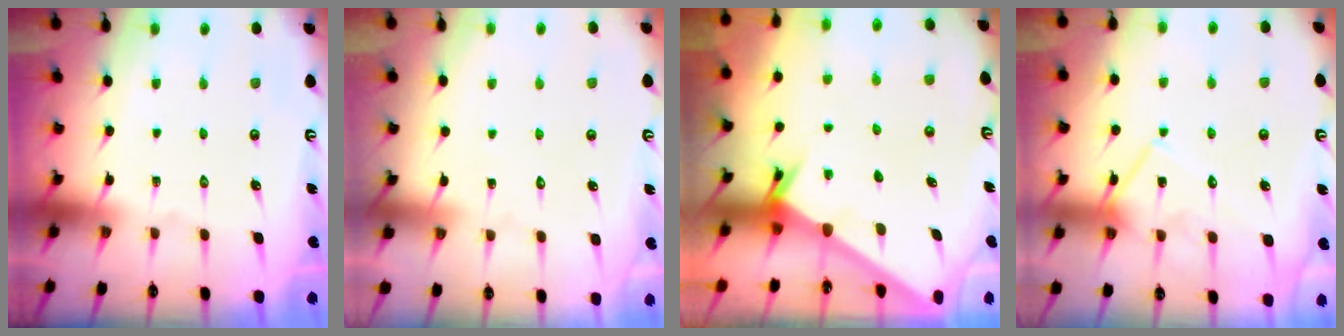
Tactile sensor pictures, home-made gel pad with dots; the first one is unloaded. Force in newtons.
{"total": 3.7, "press": 3.7, "slide": 0.2}
{"total": 2.5, "press": 2.5, "slide": 0.2}
{"total": 13.1, "press": 13.1, "slide": 0.8}